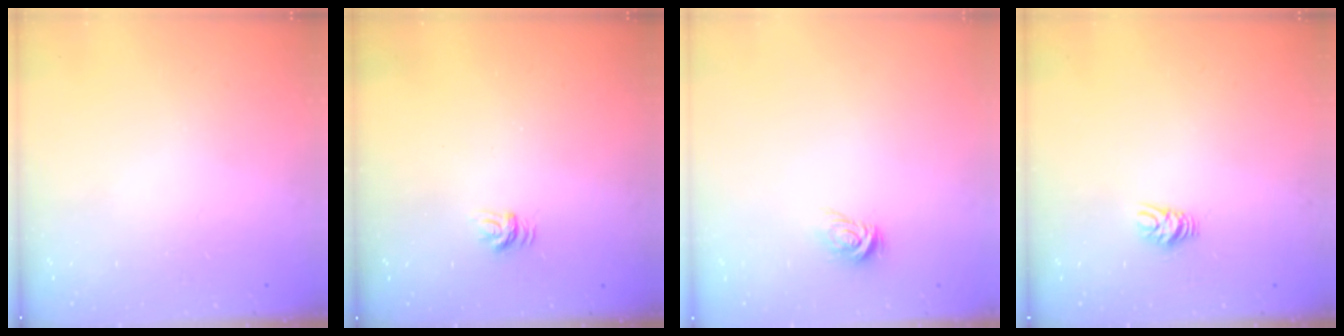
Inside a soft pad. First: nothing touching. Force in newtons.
{"total": 4.1, "press": 4.1, "slide": 0.1}
{"total": 3.5, "press": 3.5, "slide": 0.4}
{"total": 4.8, "press": 4.8, "slide": 0.4}